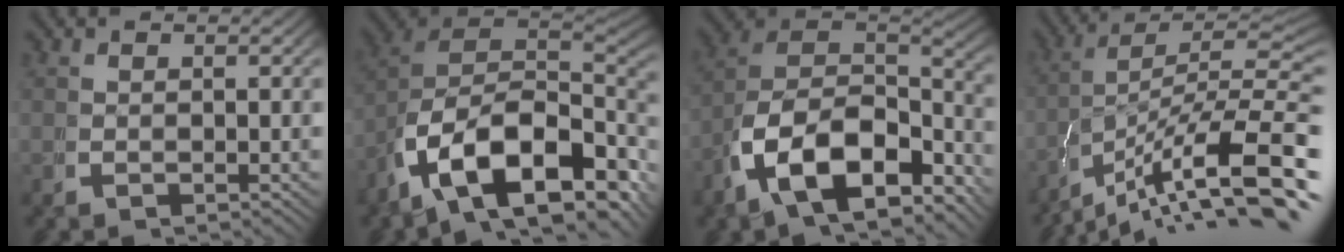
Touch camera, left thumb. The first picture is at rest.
{"total": 18.7, "force": [-2.2, 12.5, 13.7], "torque": [-0.262, -0.054, -0.020]}
{"total": 13.3, "force": [-2.2, 8.9, 9.6], "torque": [-0.218, -0.038, -0.025]}
{"total": 13.5, "force": [-5.7, 7.4, 9.7], "torque": [-0.160, -0.043, -0.069]}